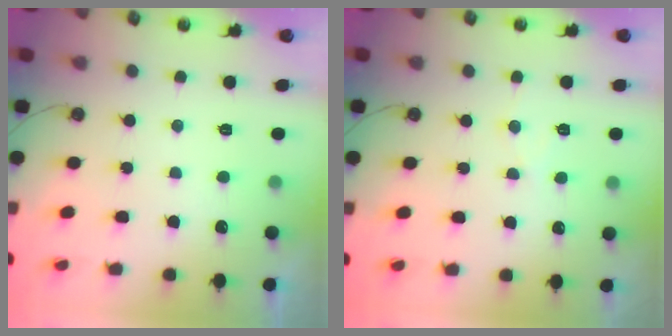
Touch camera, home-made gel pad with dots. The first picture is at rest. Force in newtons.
{"total": 5.9, "press": 5.9, "slide": 0.3}